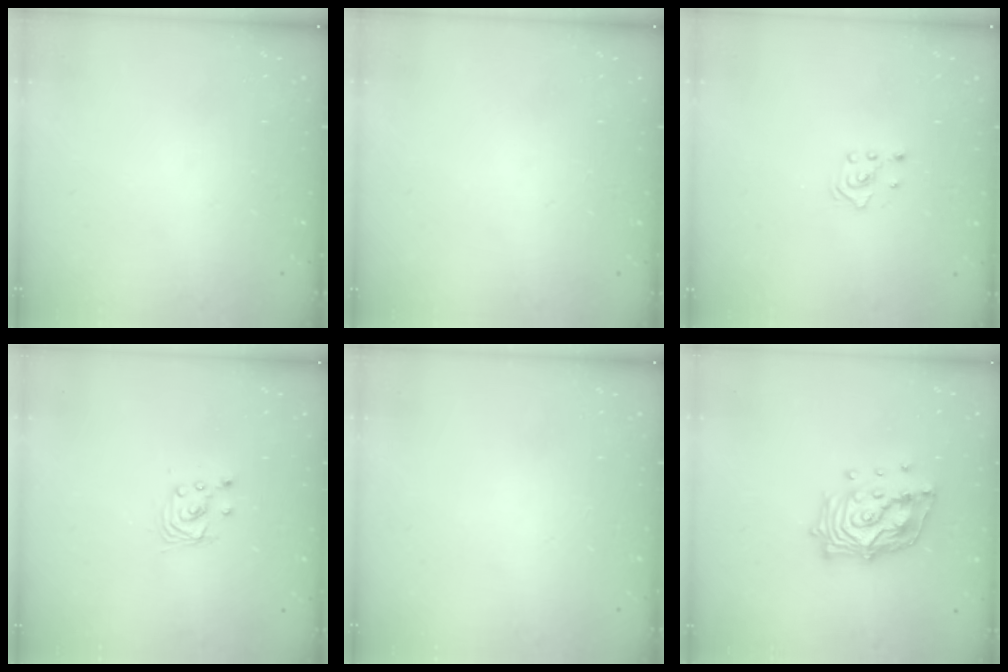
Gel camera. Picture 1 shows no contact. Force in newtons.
{"total": 0.0}
{"total": 2.4, "press": 2.2, "slide": 0.8}
{"total": 2.9, "press": 2.9, "slide": 0.2}
{"total": 0.0}
{"total": 18.2, "press": 18.0, "slide": 2.7}